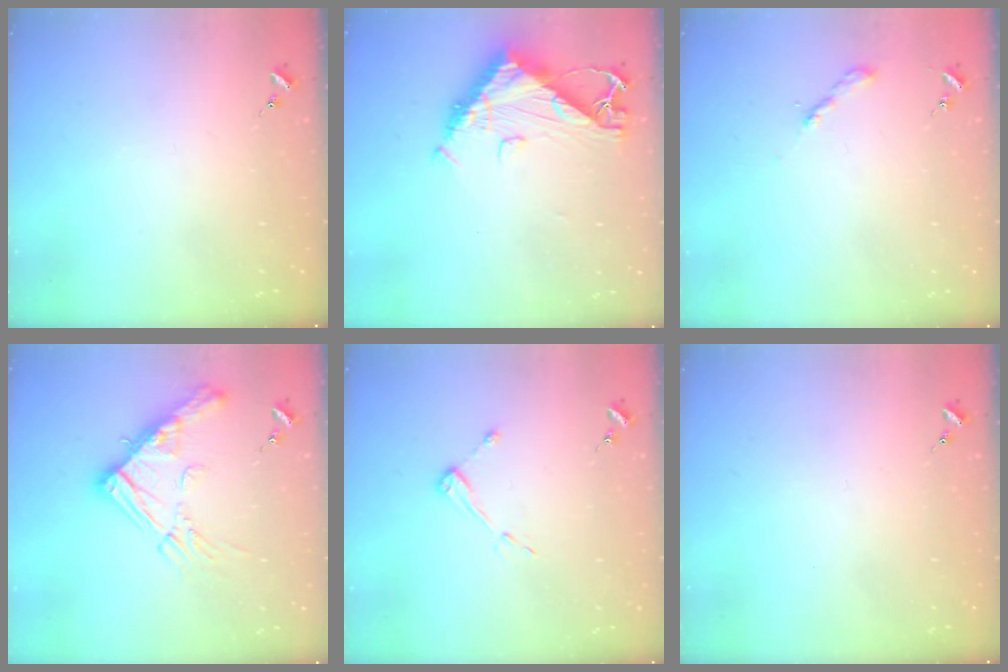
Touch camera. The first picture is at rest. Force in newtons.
{"total": 10.6, "press": 10.5, "slide": 1.1}
{"total": 2.0, "press": 2.0, "slide": 0.2}
{"total": 16.4, "press": 16.4, "slide": 1.8}
{"total": 4.2, "press": 4.2, "slide": 0.6}
{"total": 0.0}